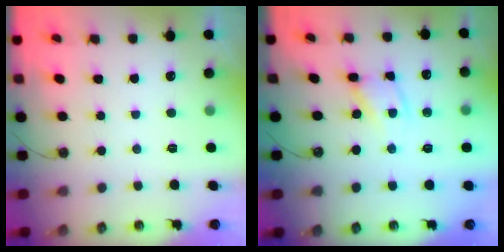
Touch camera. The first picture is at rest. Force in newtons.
{"total": 8.2, "press": 8.1, "slide": 0.5}